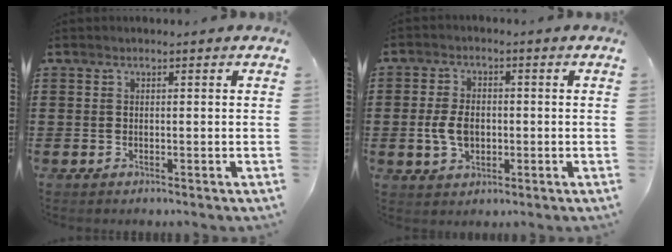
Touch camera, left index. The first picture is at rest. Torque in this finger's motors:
{"motor_torque": [0.87, 0.04, 0.39, 0.09]}